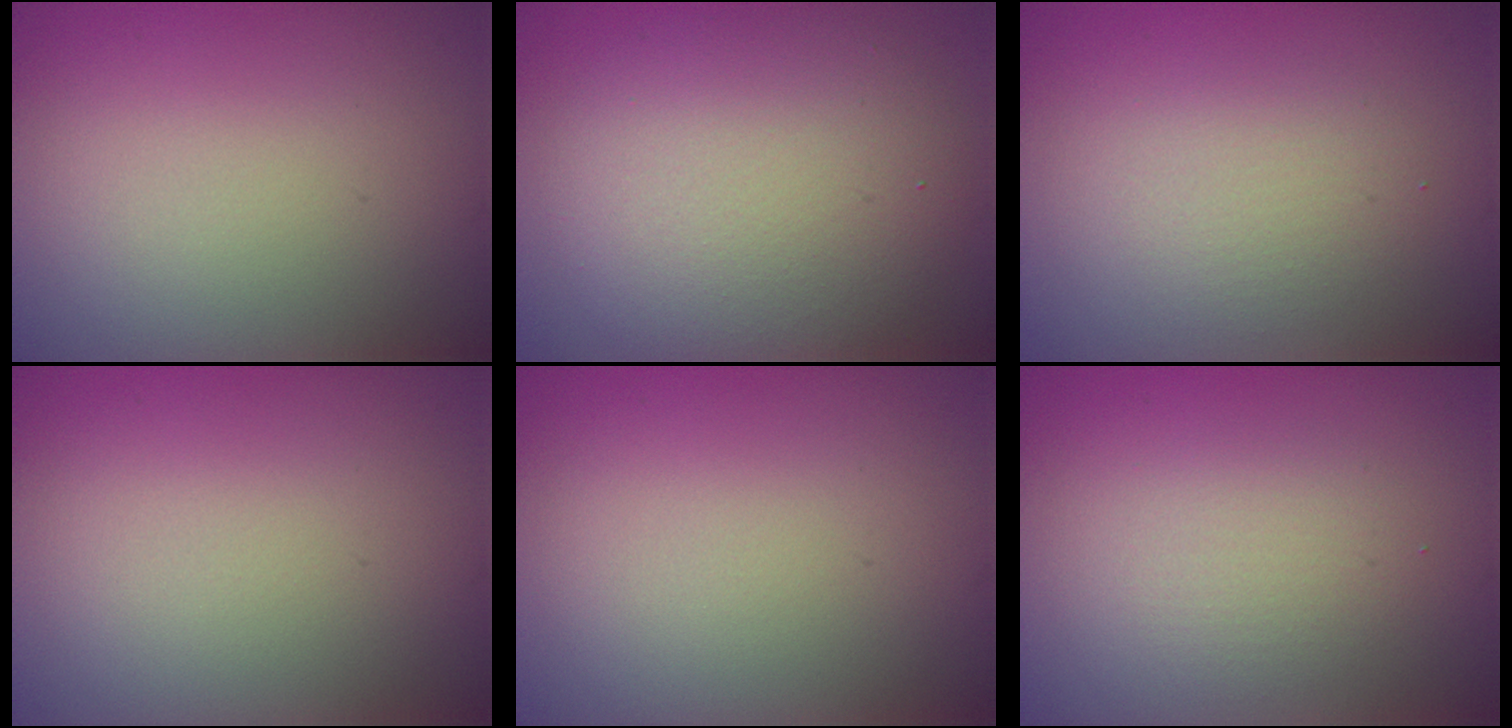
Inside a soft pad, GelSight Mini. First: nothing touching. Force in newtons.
{"total": 7.8, "press": 7.8, "slide": 0.3}
{"total": 2.4, "press": 2.4, "slide": 0.1}
{"total": 0.0}
{"total": 0.0}
{"total": 2.2, "press": 2.2, "slide": 0.1}